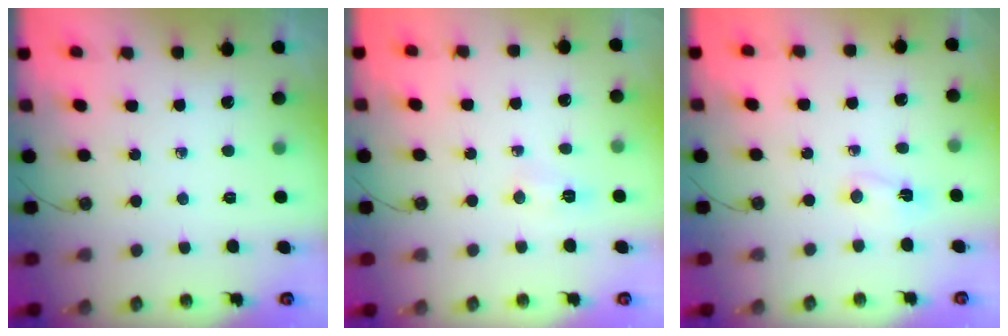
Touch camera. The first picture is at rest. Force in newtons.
{"total": 4.2, "press": 4.2, "slide": 0.5}
{"total": 2.8, "press": 2.7, "slide": 0.5}